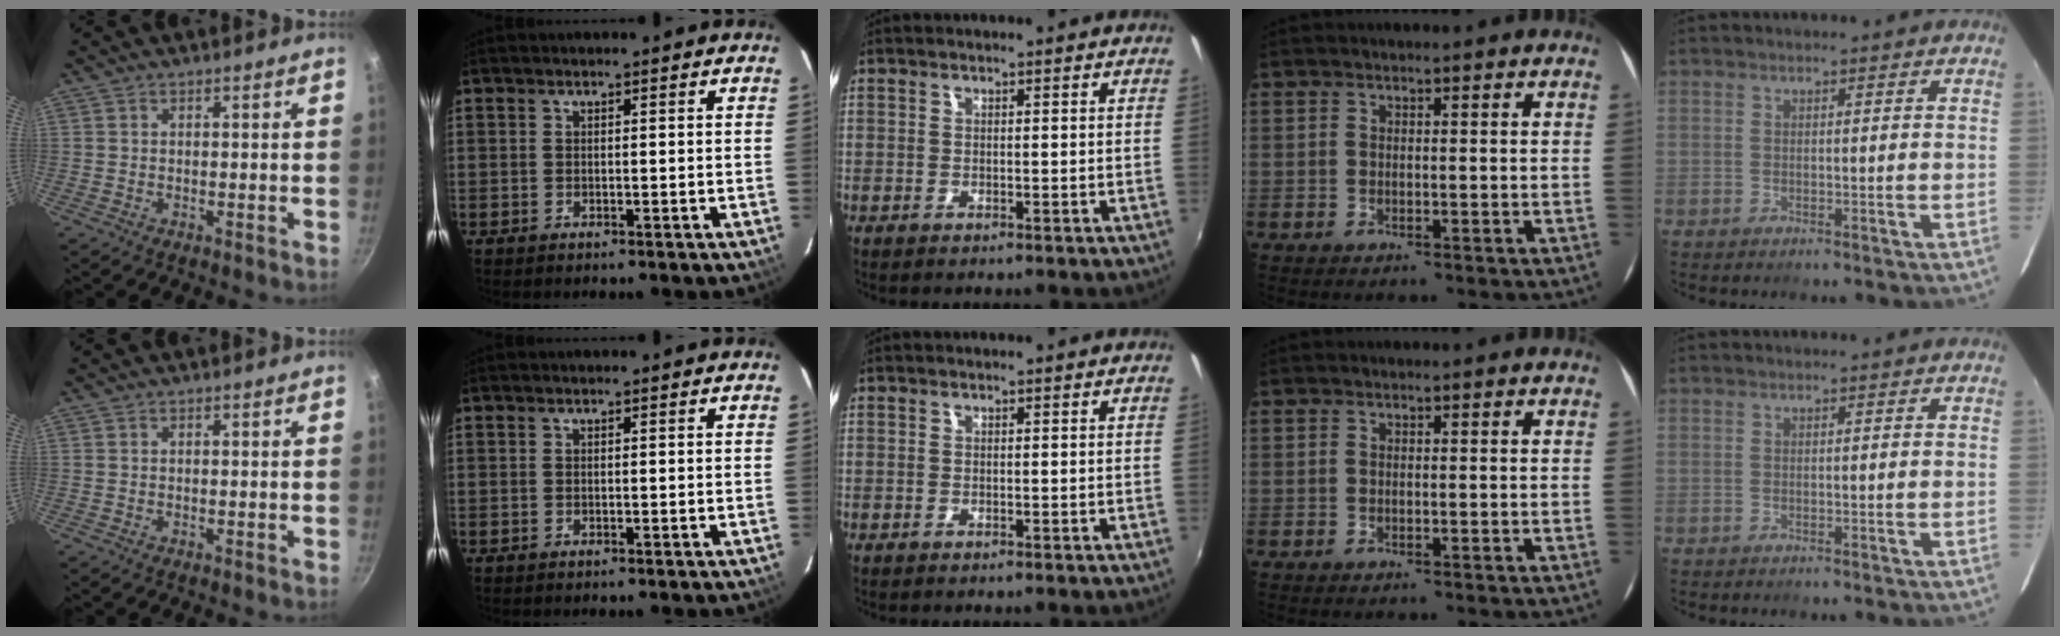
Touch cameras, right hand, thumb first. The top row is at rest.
{}